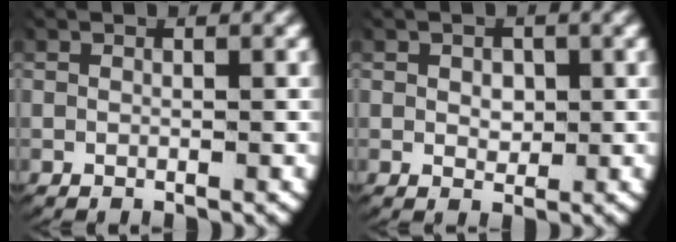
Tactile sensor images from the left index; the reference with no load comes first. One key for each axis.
{"total": 1.3, "fx": 0.2, "fy": 1.0, "fz": 0.8, "tx": -0.016, "ty": -0.012, "tz": 0.010}